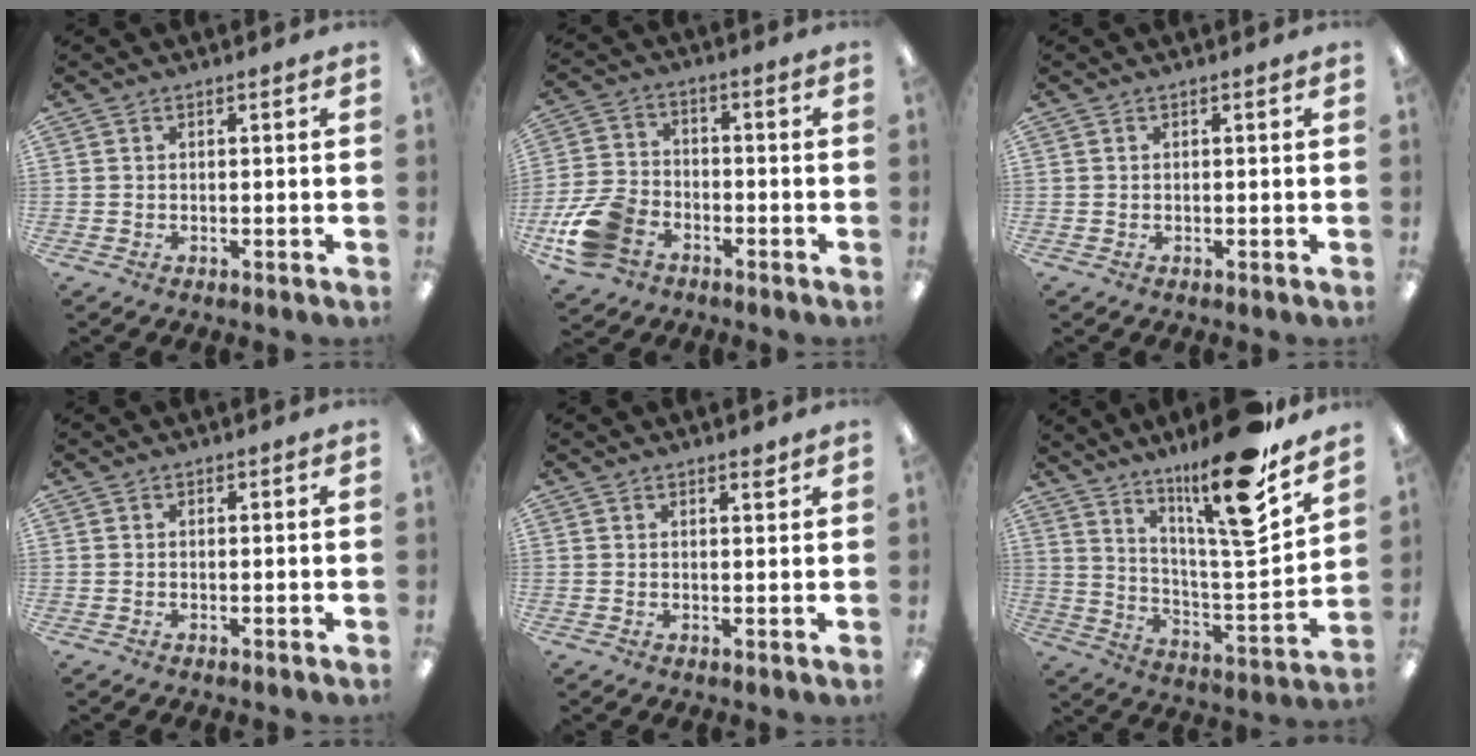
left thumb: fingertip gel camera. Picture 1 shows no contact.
{"total": 11.8, "force": [-6.0, 7.9, 6.4], "torque": [-0.136, 0.033, -0.108]}
{"total": 0.0}
{"total": 0.0}
{"total": 1.7, "force": [1.4, 0.3, 0.9], "torque": [-0.012, -0.004, 0.024]}
{"total": 19.2, "force": [14.2, 2.2, 12.8], "torque": [-0.213, -0.099, 0.223]}